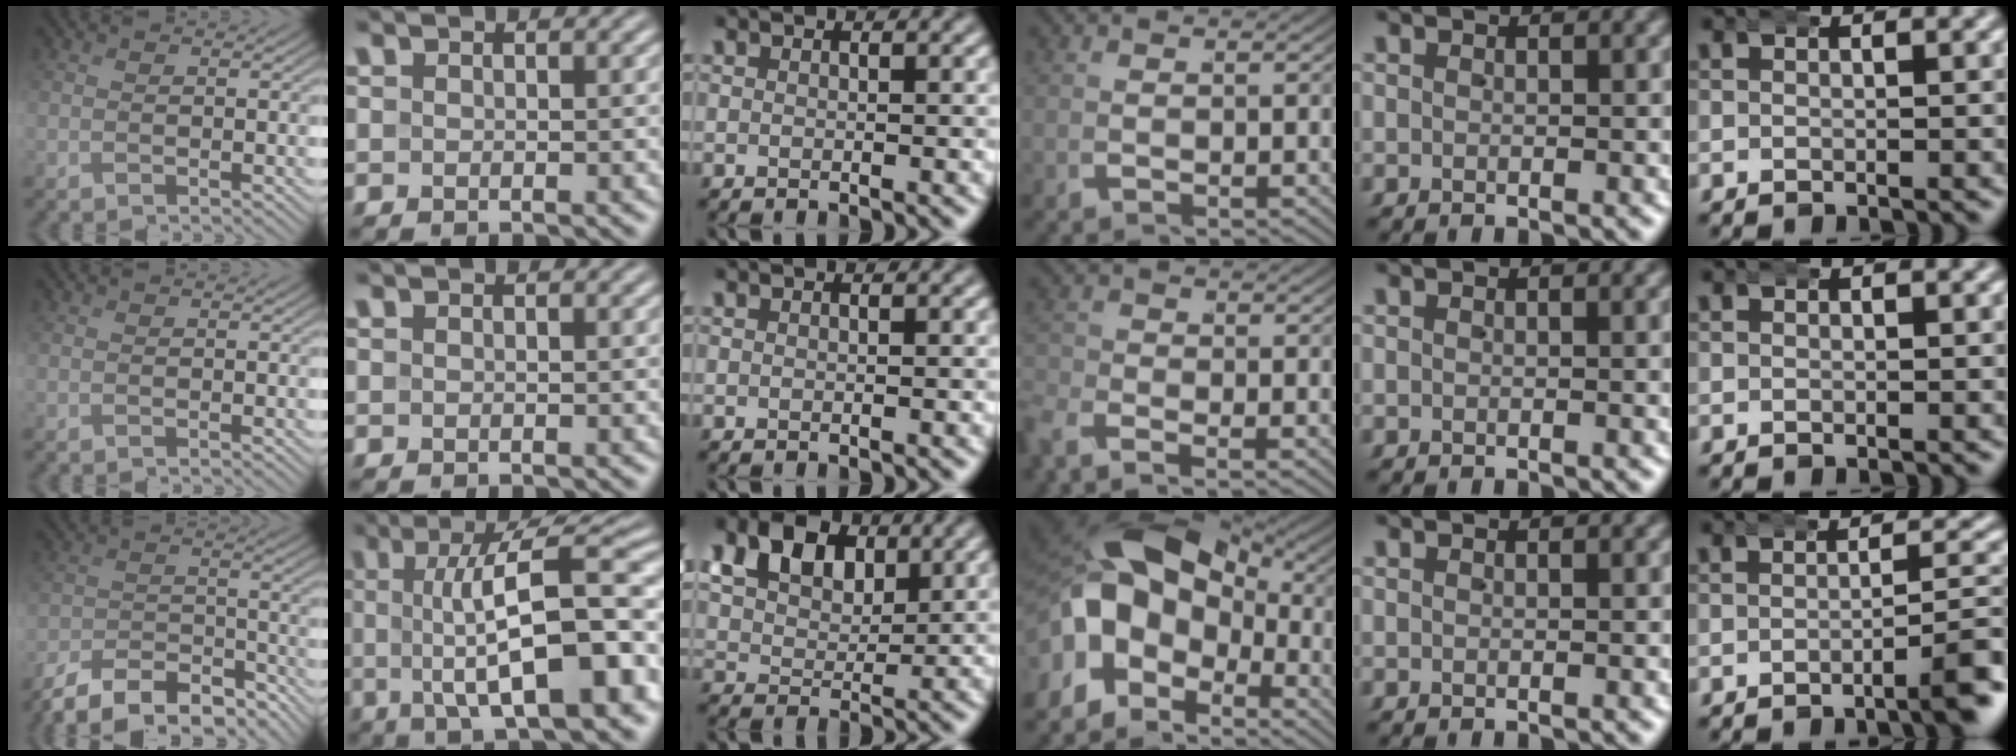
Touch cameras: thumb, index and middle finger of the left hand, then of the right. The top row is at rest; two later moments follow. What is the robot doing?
{"motion": "wrap", "object": "arm wrap"}